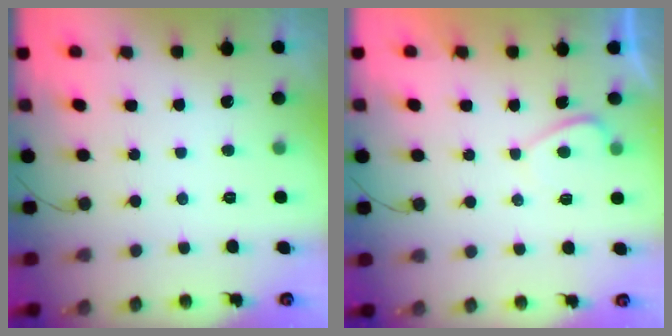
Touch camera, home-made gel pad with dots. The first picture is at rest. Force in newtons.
{"total": 1.0, "press": 0.8, "slide": 0.5}